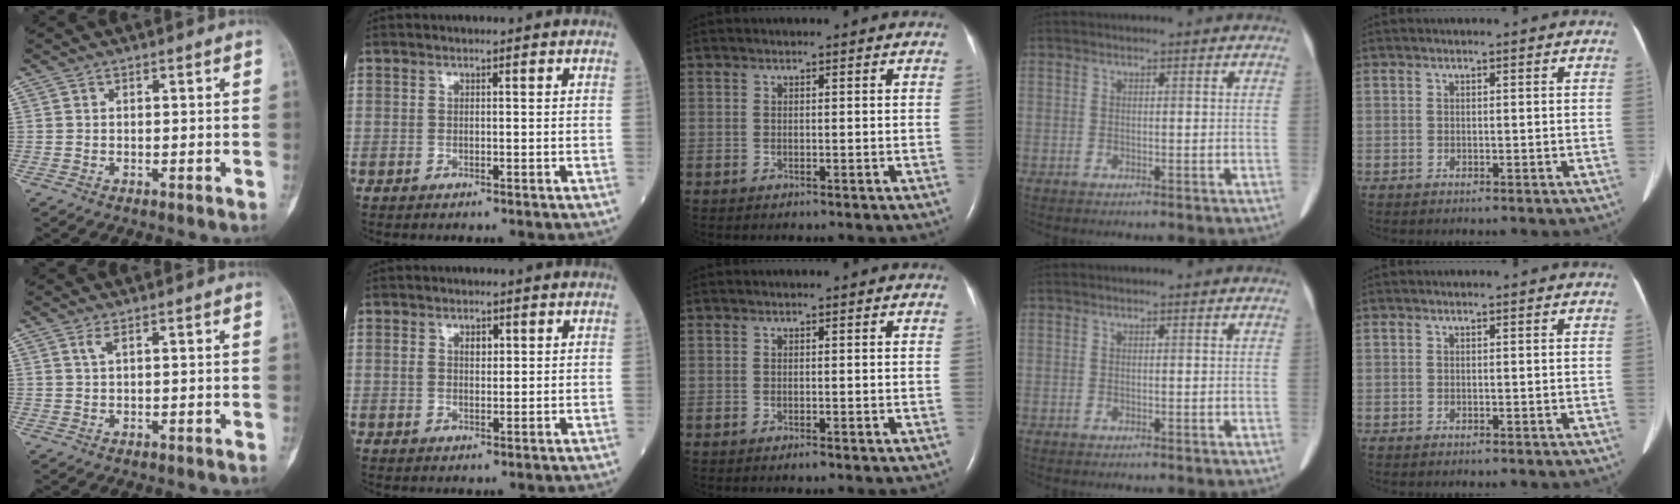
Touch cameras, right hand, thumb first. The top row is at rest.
{"thumb": {"total": 1.2, "force": [0.6, 0.2, 1.0], "torque": [-0.030, 0.002, 0.016]}, "index": {"total": 2.2, "force": [0.8, 1.2, 1.6], "torque": [-0.030, 0.006, 0.014]}, "middle": {"total": 0.6, "force": [-0.4, 0.0, 0.4], "torque": [-0.010, -0.001, -0.005]}}